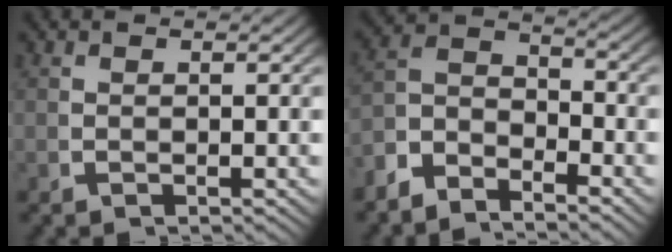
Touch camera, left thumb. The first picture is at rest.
{"total": 4.9, "force": [-1.5, 3.5, 3.1], "torque": [-0.046, -0.007, -0.040]}